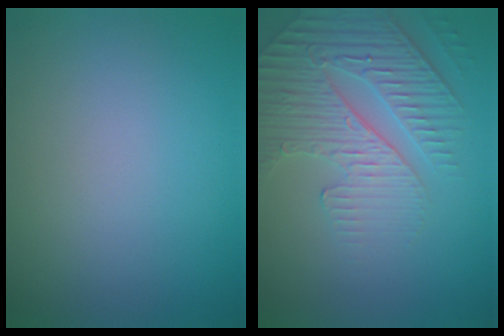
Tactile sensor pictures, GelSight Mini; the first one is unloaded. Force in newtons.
{"total": 4.2, "press": 4.0, "slide": 1.4}